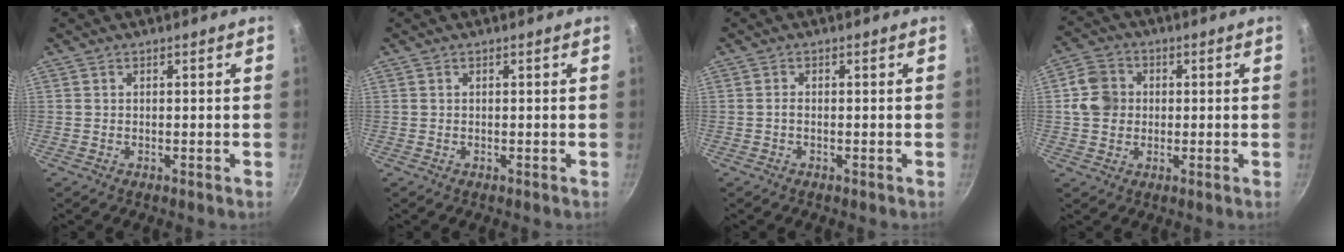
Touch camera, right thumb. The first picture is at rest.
{"total": 0.0}
{"total": 0.8, "force": [-0.3, 0.3, 0.6], "torque": [-0.014, 0.004, -0.008]}
{"total": 7.3, "force": [0.6, 6.5, 3.4], "torque": [-0.038, 0.006, -0.002]}